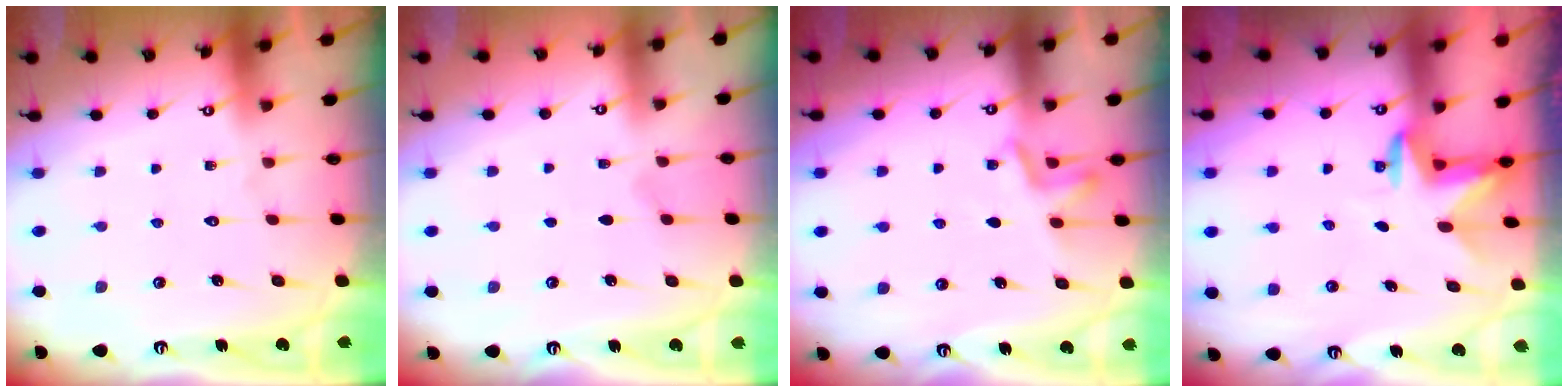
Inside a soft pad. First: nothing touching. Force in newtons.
{"total": 3.6, "press": 3.1, "slide": 1.8}
{"total": 4.6, "press": 4.3, "slide": 1.4}
{"total": 2.9, "press": 2.9, "slide": 0.5}